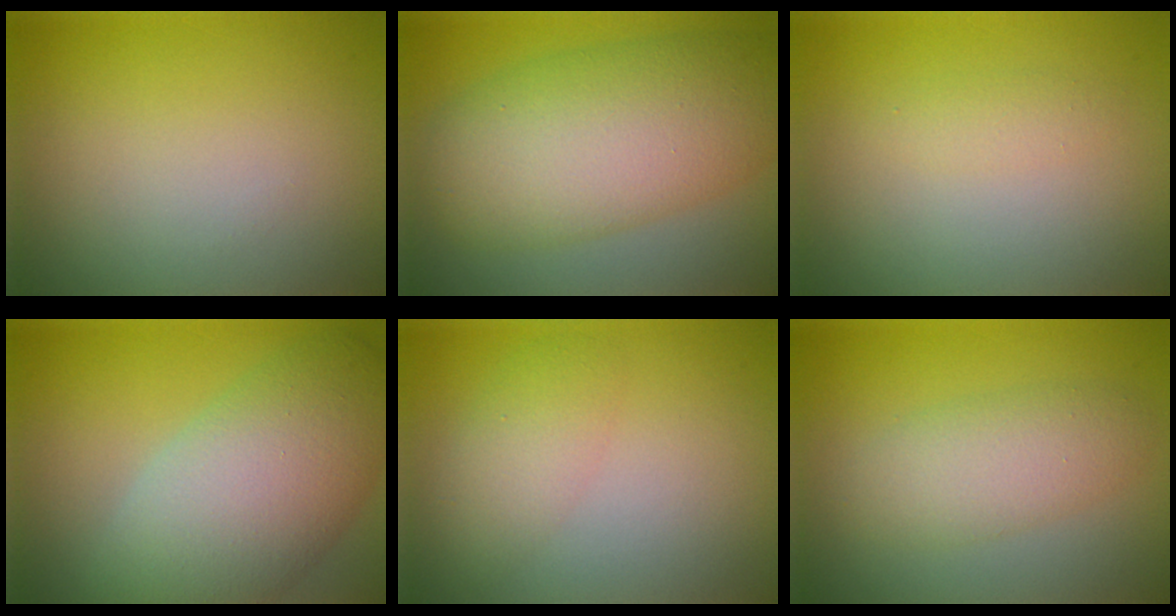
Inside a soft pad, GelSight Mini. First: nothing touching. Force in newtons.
{"total": 9.6, "press": 9.6, "slide": 0.4}
{"total": 0.9, "press": 0.9, "slide": 0.0}
{"total": 9.7, "press": 9.7, "slide": 0.6}
{"total": 2.7, "press": 2.7, "slide": 0.1}
{"total": 3.5, "press": 3.5, "slide": 0.1}